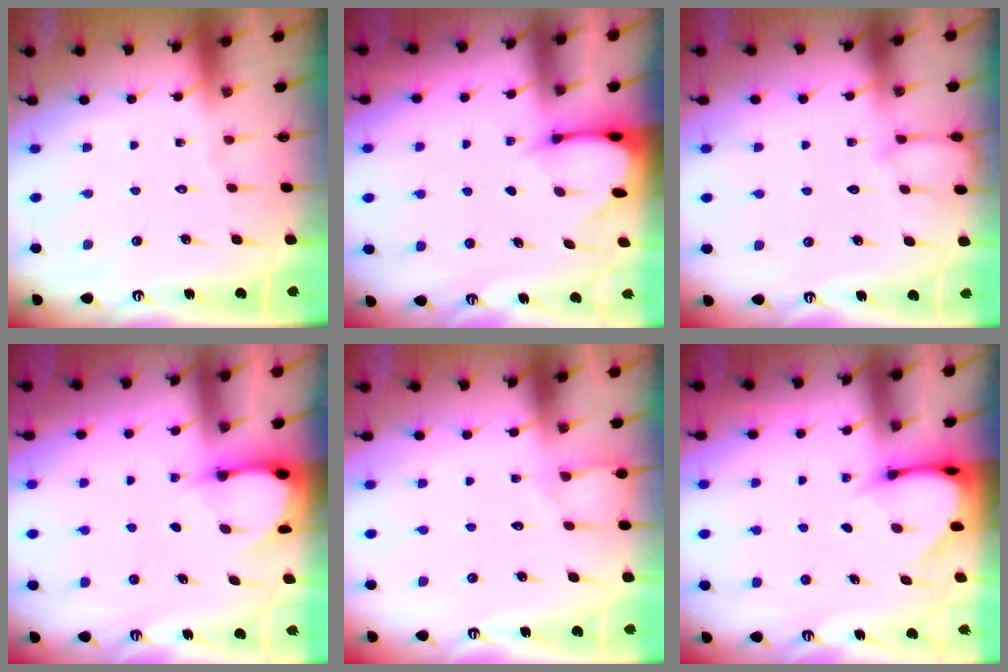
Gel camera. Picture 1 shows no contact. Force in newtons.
{"total": 2.4, "press": 2.4, "slide": 0.3}
{"total": 4.5, "press": 4.5, "slide": 0.4}
{"total": 3.1, "press": 3.0, "slide": 0.4}
{"total": 5.4, "press": 5.4, "slide": 0.6}
{"total": 3.3, "press": 3.3, "slide": 0.2}